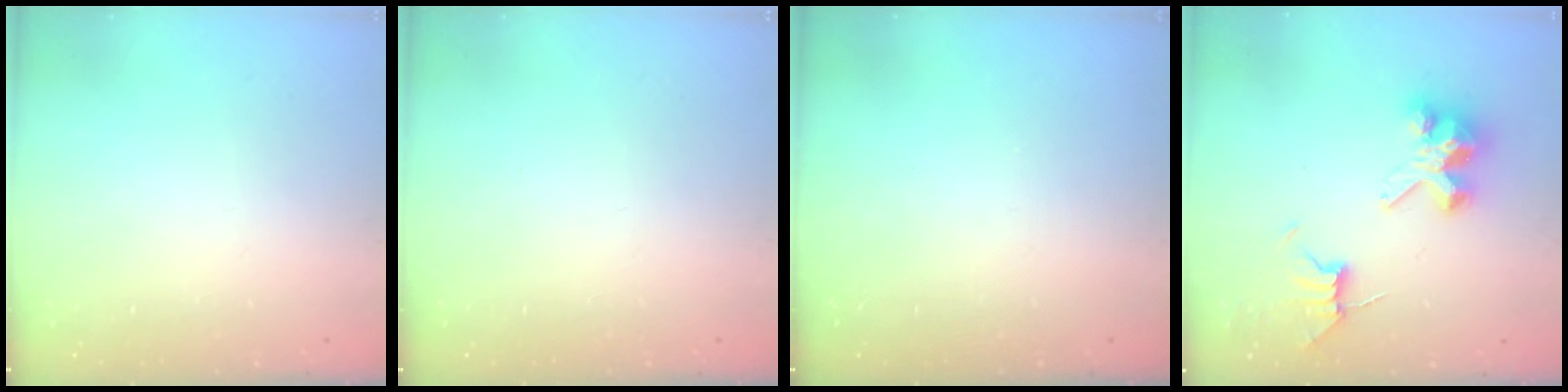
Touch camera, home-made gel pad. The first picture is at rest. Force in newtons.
{"total": 0.0}
{"total": 0.0}
{"total": 8.7, "press": 8.6, "slide": 0.7}